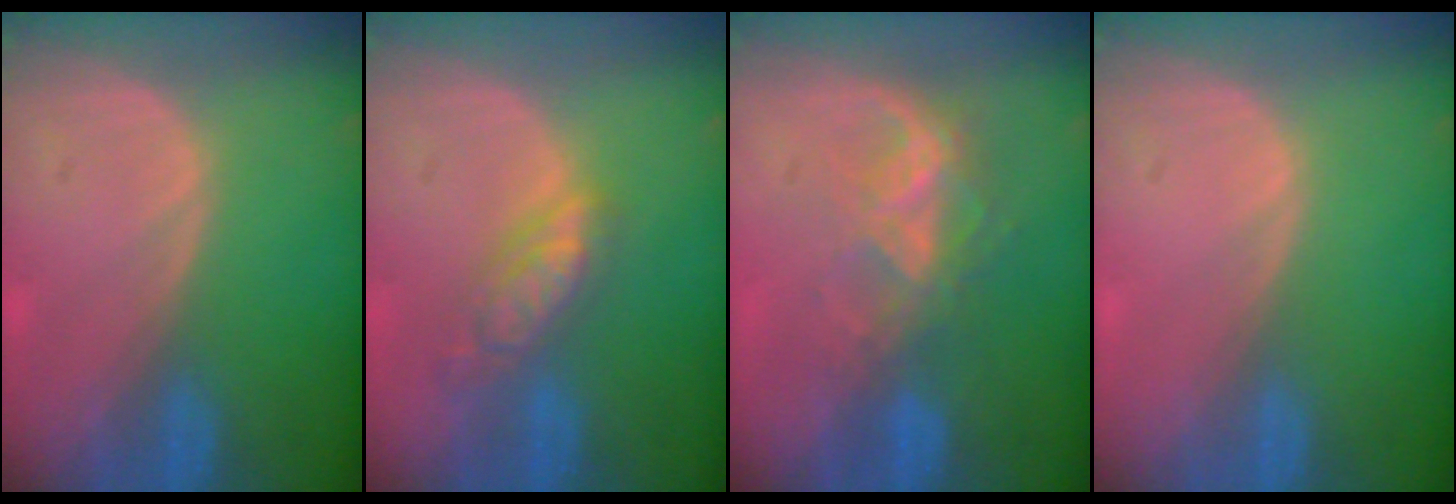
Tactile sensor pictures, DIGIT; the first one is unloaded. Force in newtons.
{"total": 5.7, "press": 5.1, "slide": 2.6}
{"total": 6.8, "press": 6.0, "slide": 3.2}
{"total": 0.0}